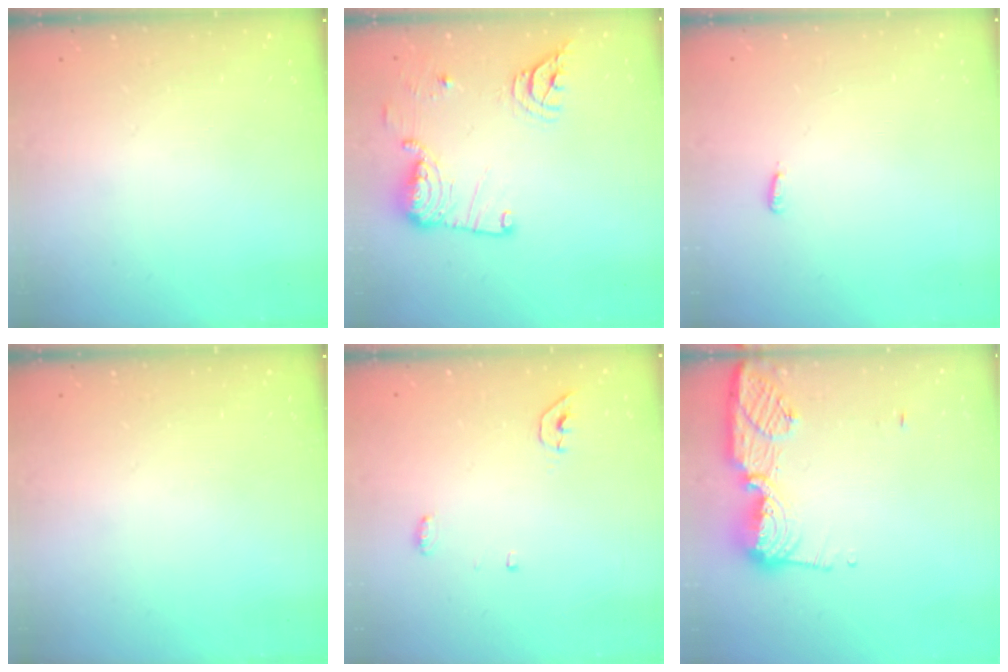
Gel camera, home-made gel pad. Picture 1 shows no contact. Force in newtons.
{"total": 15.4, "press": 15.3, "slide": 1.5}
{"total": 2.7, "press": 2.6, "slide": 0.9}
{"total": 0.0}
{"total": 4.5, "press": 4.2, "slide": 1.5}
{"total": 12.0, "press": 12.0, "slide": 1.1}